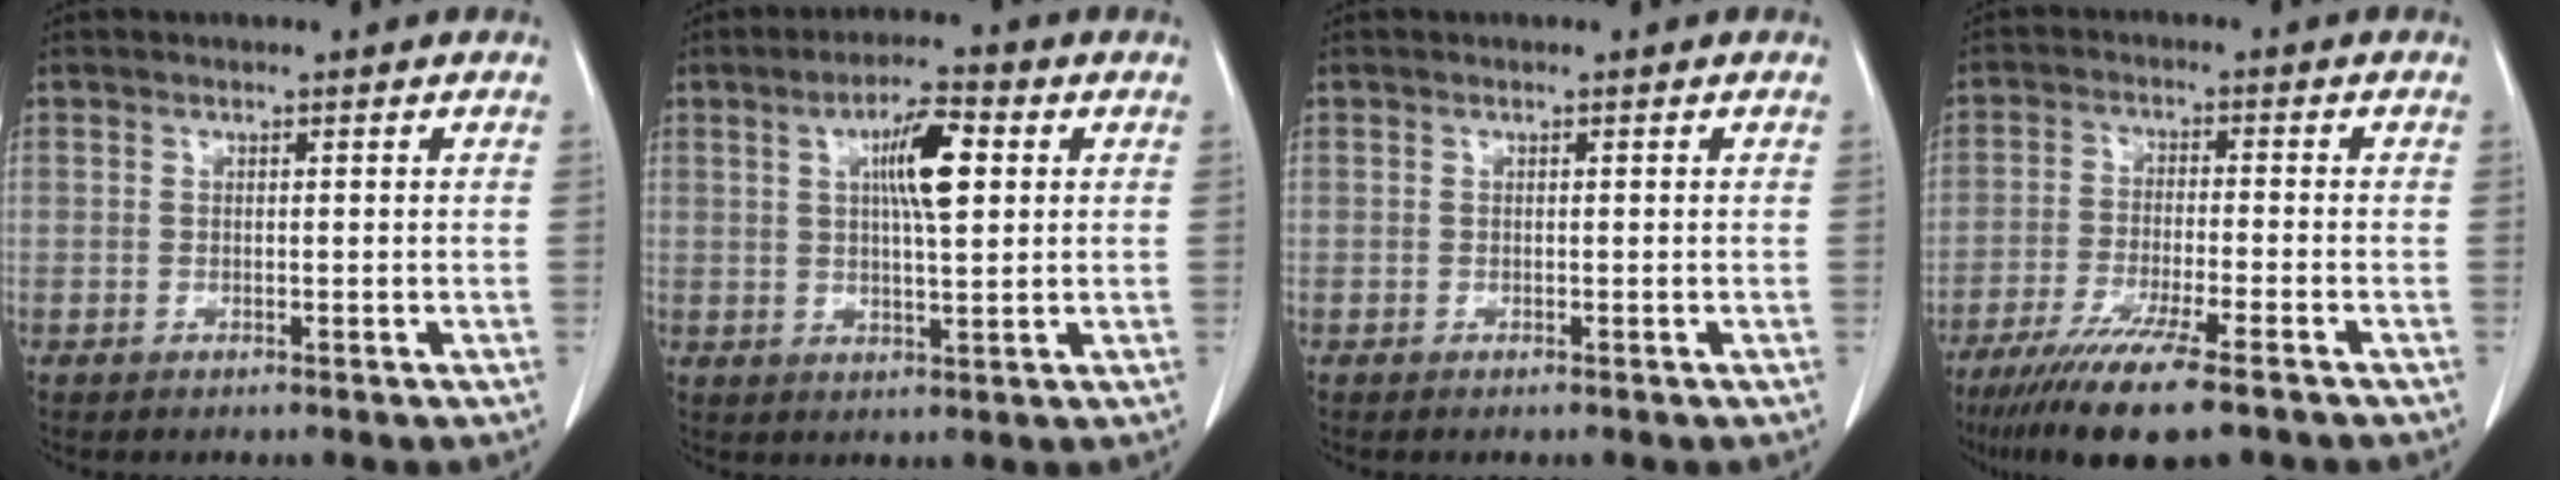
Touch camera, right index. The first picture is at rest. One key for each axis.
{"total": 7.8, "fx": 2.2, "fy": 1.4, "fz": 7.3, "tx": -0.126, "ty": 0.008, "tz": 0.037}
{"total": 0.0}
{"total": 13.1, "fx": -9.6, "fy": 1.1, "fz": 8.9, "tx": -0.155, "ty": -0.036, "tz": -0.156}